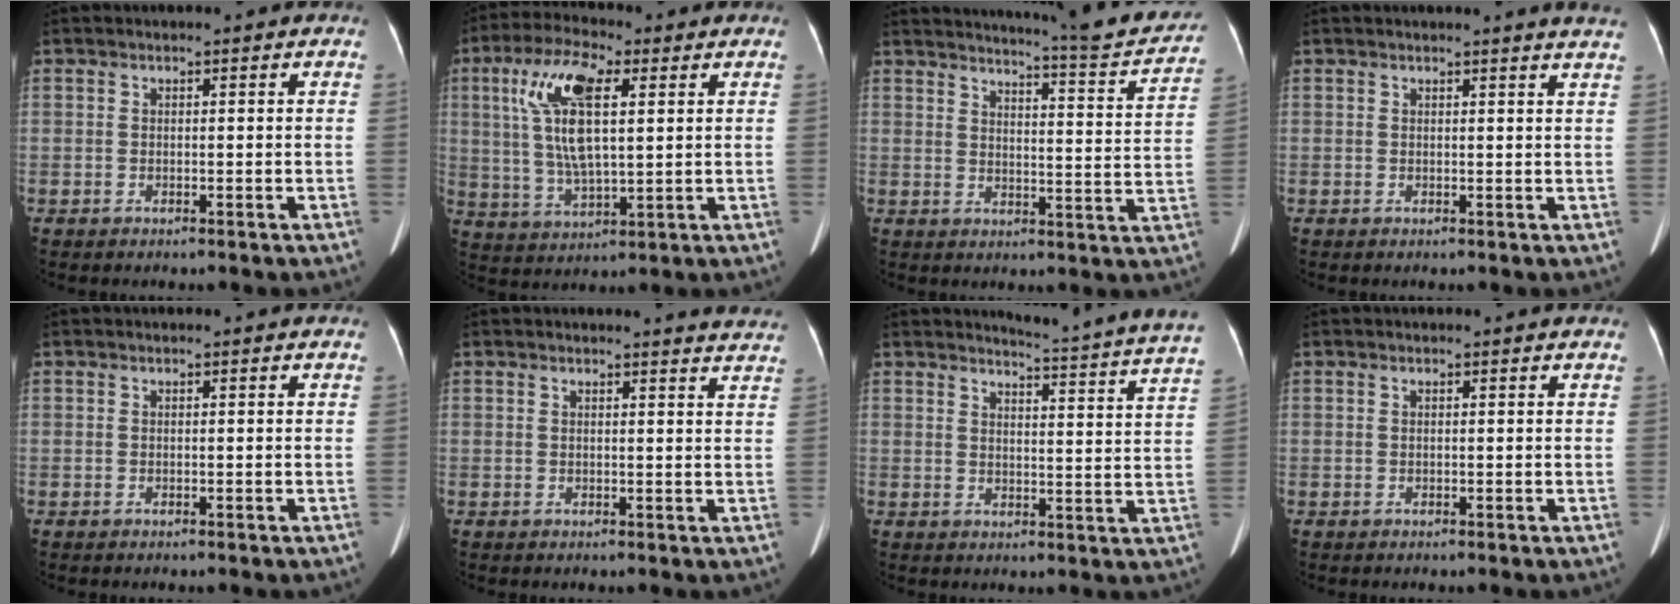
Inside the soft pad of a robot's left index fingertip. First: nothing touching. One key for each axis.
{"total": 12.0, "fx": 3.5, "fy": 3.3, "fz": 11.0, "tx": -0.235, "ty": 0.013, "tz": 0.067}
{"total": 16.6, "fx": 15.6, "fy": 0.3, "fz": 5.6, "tx": -0.078, "ty": -0.056, "tz": 0.183}
{"total": 4.9, "fx": 4.5, "fy": -0.5, "fz": 1.7, "tx": -0.018, "ty": -0.007, "tz": 0.028}
{"total": 0.0}
{"total": 7.3, "fx": 7.2, "fy": 0.1, "fz": 1.2, "tx": -0.003, "ty": -0.028, "tz": 0.051}
{"total": 15.6, "fx": 15.1, "fy": -1.9, "fz": 3.6, "tx": -0.055, "ty": -0.099, "tz": 0.159}
{"total": 0.8, "fx": 0.8, "fy": 0.1, "fz": 0.2, "tx": -0.010, "ty": 0.005, "tz": 0.005}